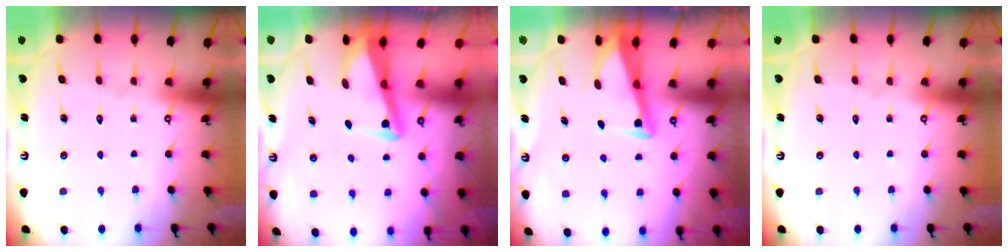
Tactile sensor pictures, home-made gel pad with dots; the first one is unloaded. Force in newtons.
{"total": 3.7, "press": 3.5, "slide": 1.0}
{"total": 3.2, "press": 3.2, "slide": 0.3}
{"total": 0.0}